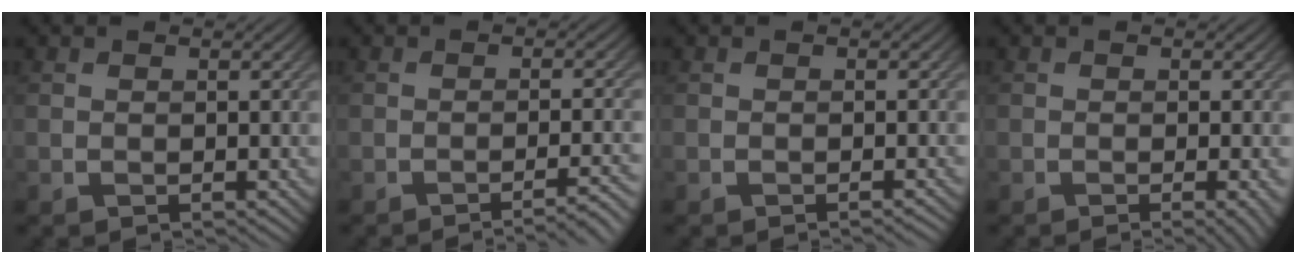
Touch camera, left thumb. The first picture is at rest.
{"total": 3.9, "force": [-2.5, 0.4, 3.0], "torque": [-0.040, 0.013, -0.047]}
{"total": 0.8, "force": [-0.5, 0.1, 0.6], "torque": [-0.004, 0.002, -0.014]}
{"total": 2.5, "force": [-0.9, 0.4, 2.3], "torque": [-0.028, 0.001, -0.018]}